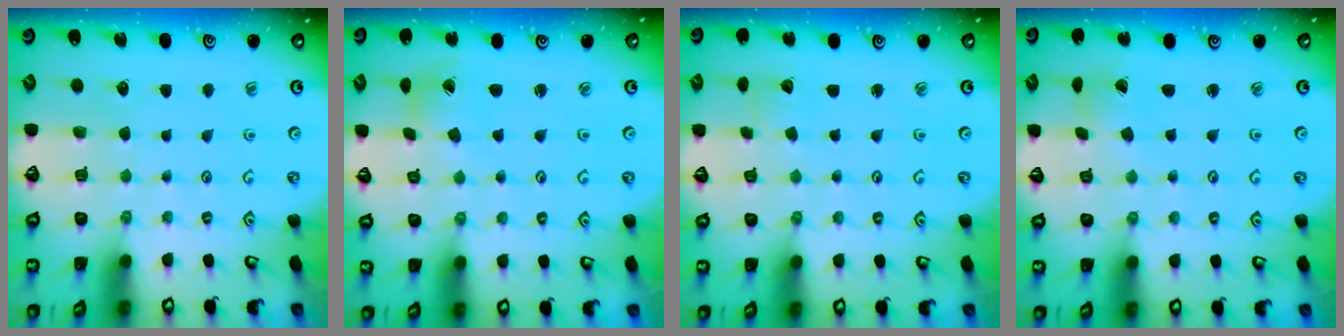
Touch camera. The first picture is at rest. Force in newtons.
{"total": 2.0, "press": 2.0, "slide": 0.3}
{"total": 2.3, "press": 2.3, "slide": 0.1}
{"total": 1.2, "press": 1.2, "slide": 0.1}